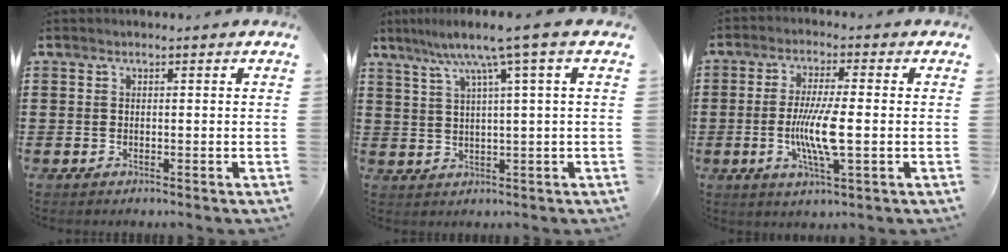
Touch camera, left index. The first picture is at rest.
{"total": 6.7, "force": [3.2, -0.4, 5.9], "torque": [-0.125, -0.006, 0.048]}
{"total": 8.0, "force": [-1.1, 1.3, 7.9], "torque": [-0.154, -0.009, -0.025]}